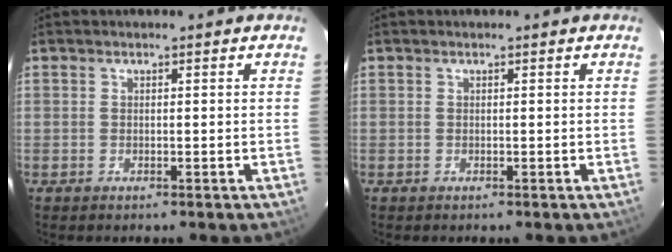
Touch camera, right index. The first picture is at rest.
{"total": 0.0}